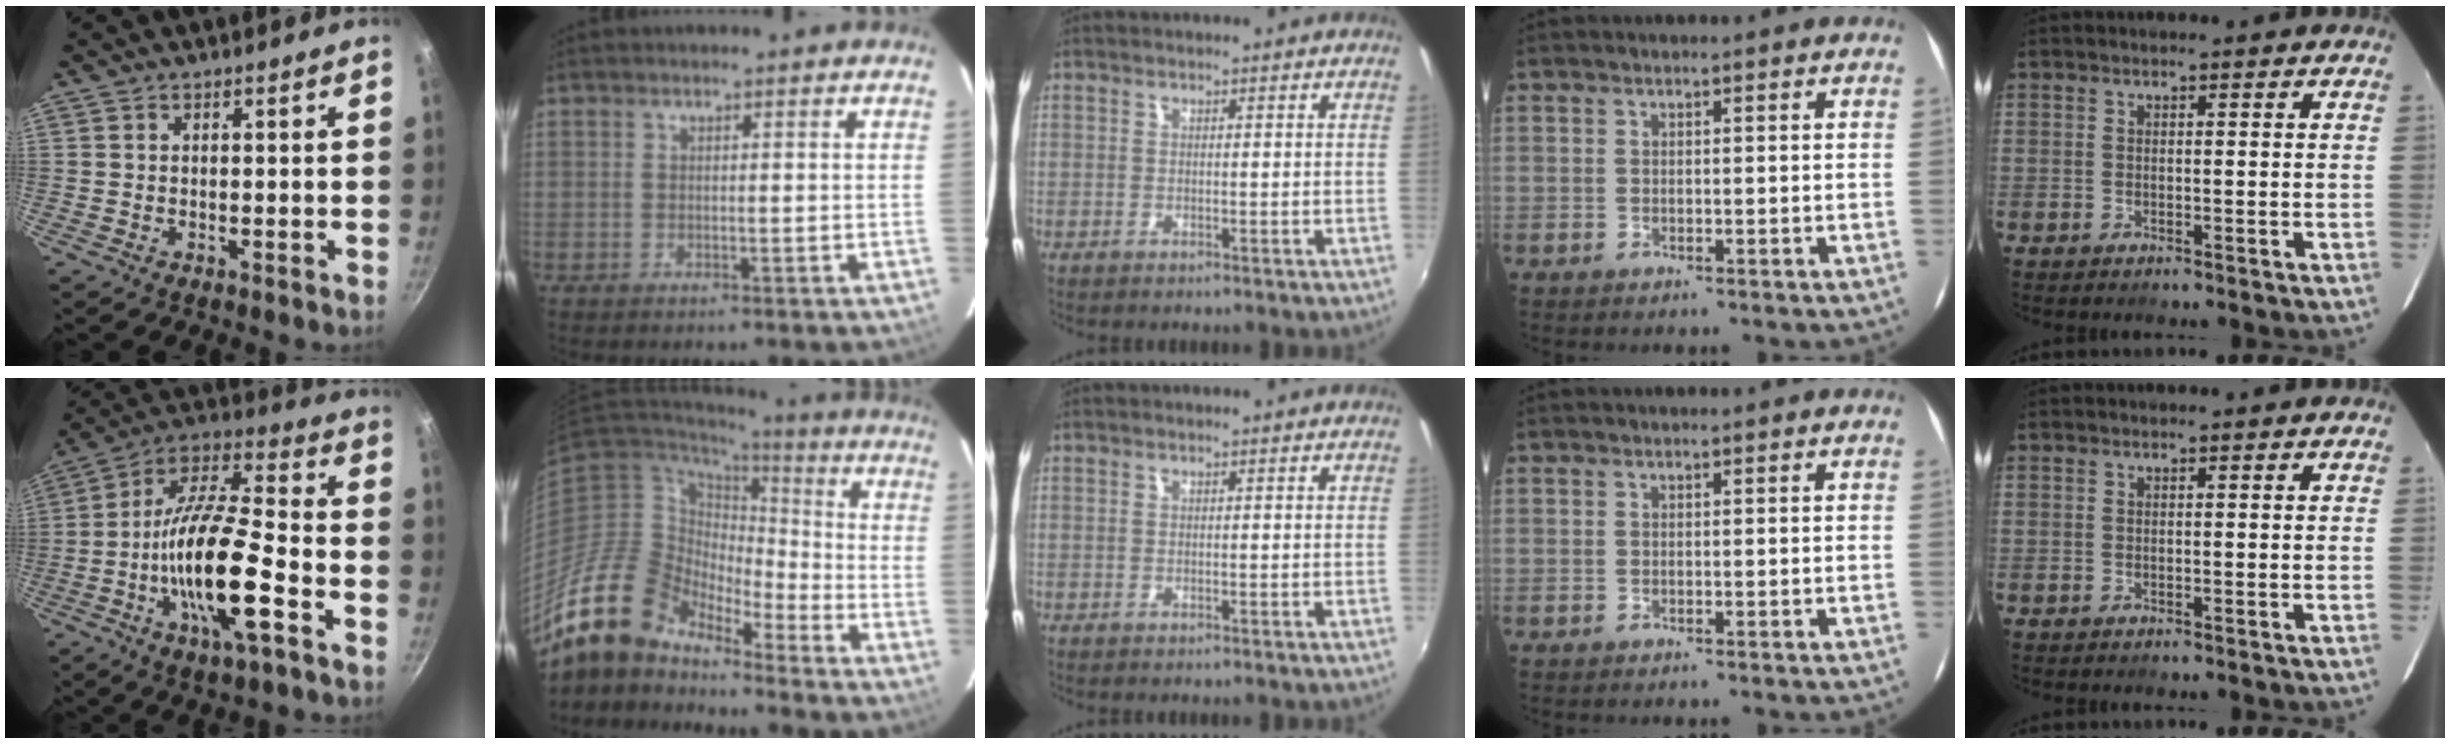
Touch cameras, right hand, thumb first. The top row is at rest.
{"thumb": {"total": 20.2, "force": [-6.8, 6.3, 18.0], "torque": [-0.319, 0.034, -0.136]}, "index": {"total": 15.3, "force": [-13.3, 6.6, 4.0], "torque": [-0.080, 0.016, -0.251]}}